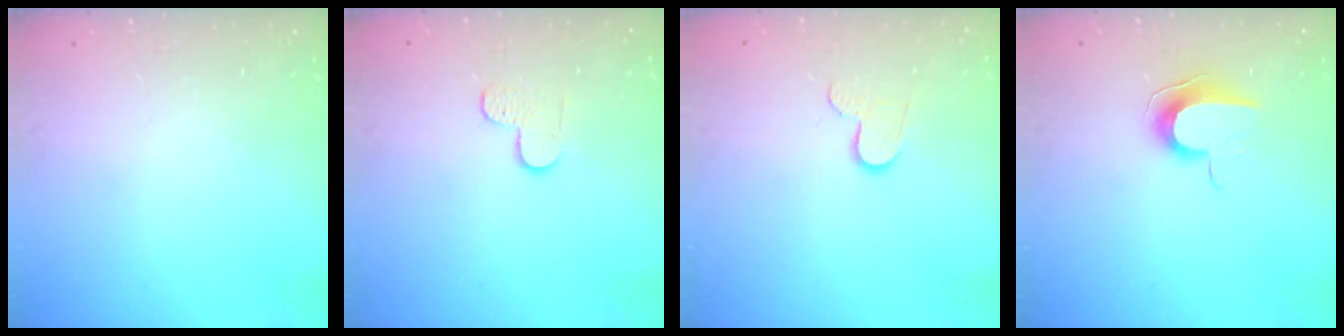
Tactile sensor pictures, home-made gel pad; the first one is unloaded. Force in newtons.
{"total": 3.5, "press": 3.5, "slide": 0.4}
{"total": 6.3, "press": 6.3, "slide": 0.5}
{"total": 8.9, "press": 8.9, "slide": 0.8}